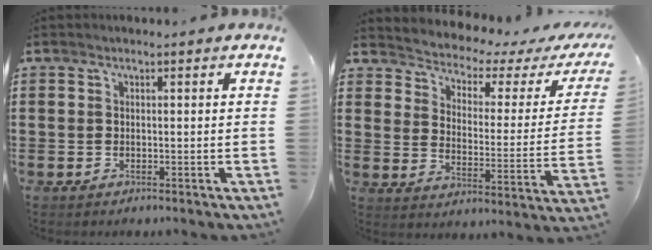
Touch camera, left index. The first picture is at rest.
{"total": 2.1, "force": [1.7, 0.8, 0.8], "torque": [-0.033, -0.022, 0.019]}